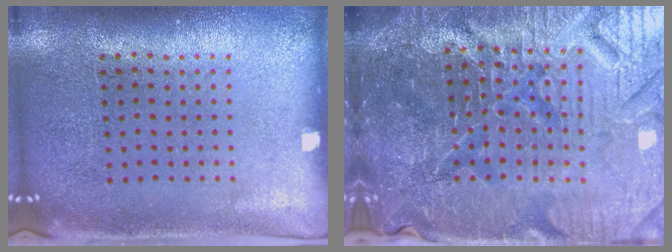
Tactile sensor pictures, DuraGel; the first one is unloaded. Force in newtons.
{"total": 6.4, "press": 5.9, "slide": 2.6}